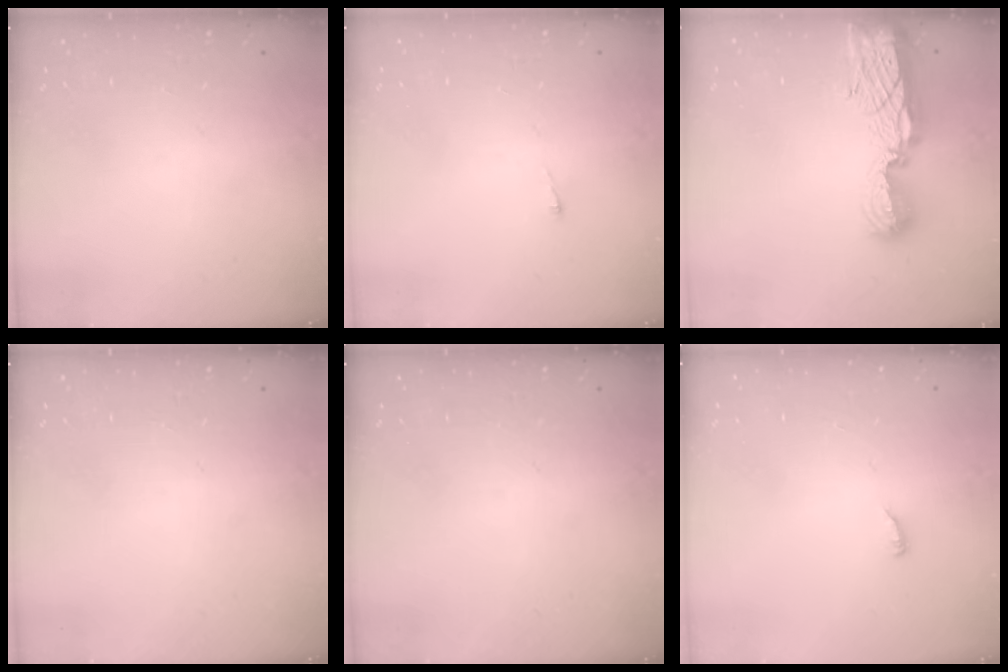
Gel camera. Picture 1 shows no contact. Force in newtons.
{"total": 2.7, "press": 2.7, "slide": 0.4}
{"total": 14.1, "press": 14.1, "slide": 0.7}
{"total": 0.0}
{"total": 0.0}
{"total": 4.3, "press": 4.2, "slide": 0.6}